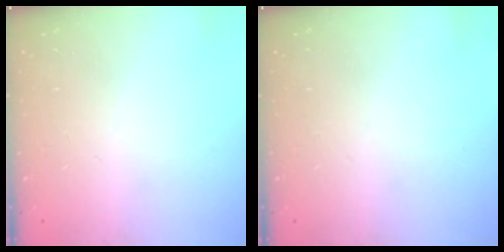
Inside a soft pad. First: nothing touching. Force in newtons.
{"total": 0.0}